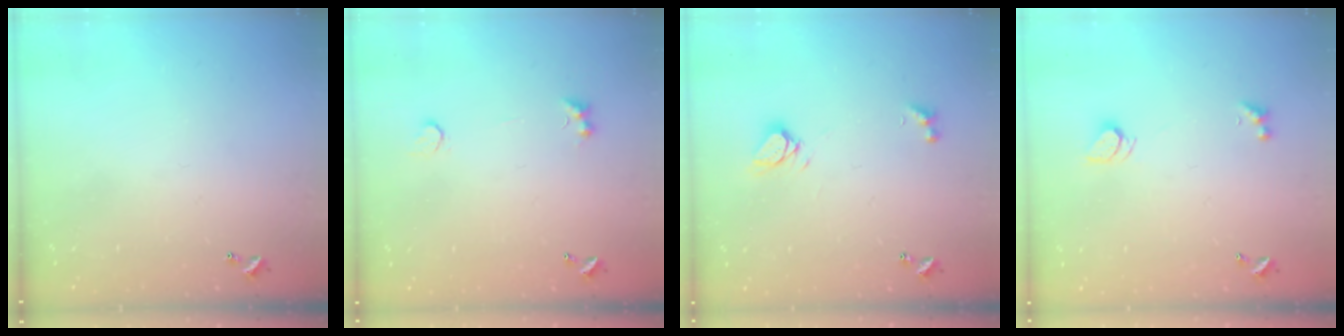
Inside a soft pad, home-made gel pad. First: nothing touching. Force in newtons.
{"total": 1.4, "press": 1.1, "slide": 0.9}
{"total": 4.7, "press": 4.7, "slide": 0.4}
{"total": 2.5, "press": 2.4, "slide": 0.6}